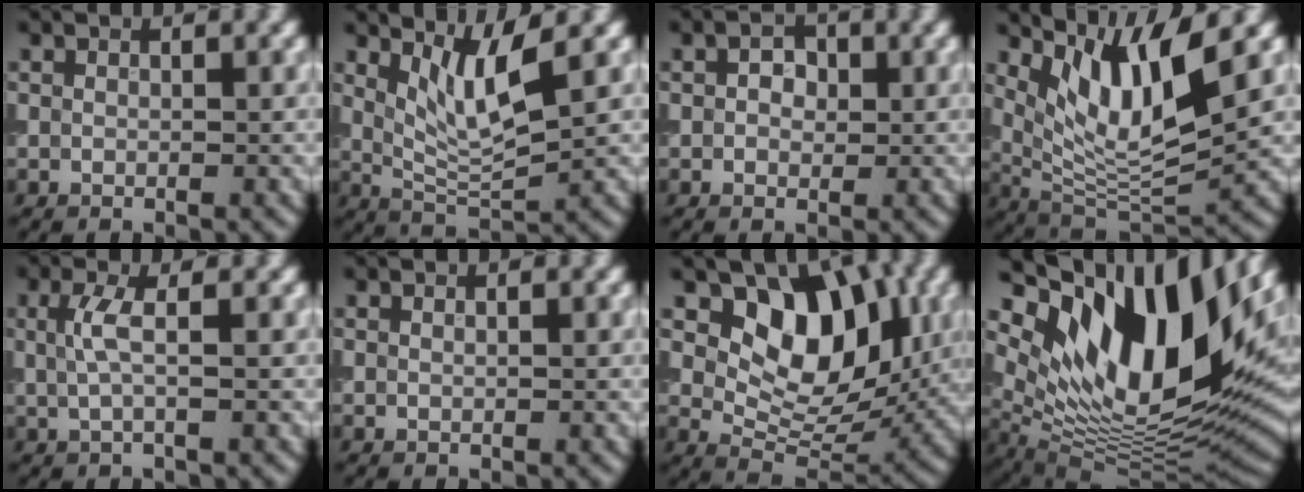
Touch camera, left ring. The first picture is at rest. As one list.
[{"total": 4.5, "force": [2.0, 0.9, 3.9], "torque": [-0.082, -0.010, 0.045]}, {"total": 1.8, "force": [0.2, 1.3, 1.1], "torque": [-0.014, 0.002, -0.002]}, {"total": 7.7, "force": [3.7, 2.3, 6.4], "torque": [-0.117, -0.014, 0.071]}, {"total": 2.2, "force": [0.3, 0.5, 2.1], "torque": [-0.047, -0.001, 0.006]}, {"total": 0.0}, {"total": 8.8, "force": [3.1, 5.6, 6.0], "torque": [-0.079, -0.014, 0.048]}, {"total": 15.9, "force": [7.3, 6.9, 12.4], "torque": [-0.206, 0.005, 0.124]}]